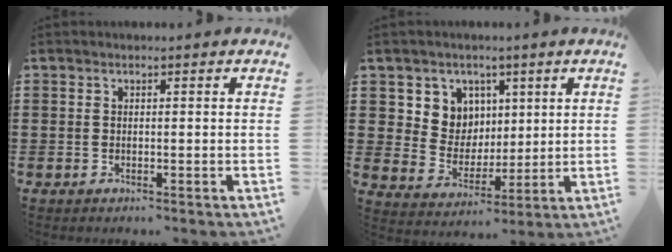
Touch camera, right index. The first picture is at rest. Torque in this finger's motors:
{"motor_torque": [0.76, 0.76, 0.29, 0.07]}